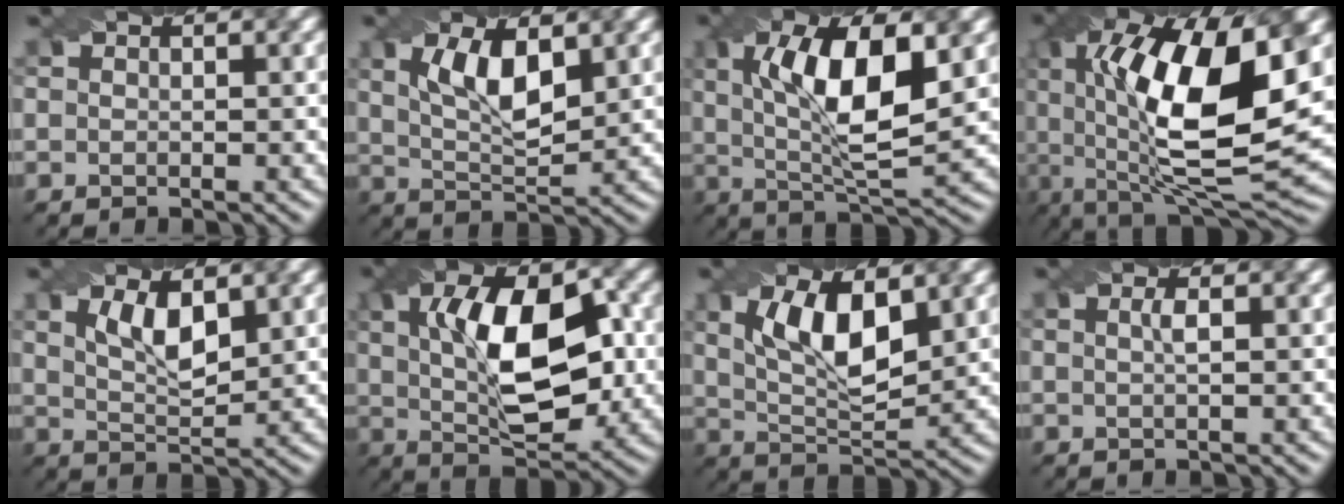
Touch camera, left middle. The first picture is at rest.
{"total": 6.1, "force": [2.0, 2.4, 5.2], "torque": [-0.102, 0.001, 0.039]}
{"total": 10.4, "force": [2.3, 3.6, 9.5], "torque": [-0.165, 0.005, 0.039]}
{"total": 15.3, "force": [2.4, 5.2, 14.2], "torque": [-0.239, -0.004, 0.038]}
{"total": 4.1, "force": [1.8, 1.6, 3.3], "torque": [-0.068, -0.002, 0.035]}
{"total": 10.5, "force": [1.3, 4.7, 9.3], "torque": [-0.150, 0.012, 0.021]}
{"total": 7.7, "force": [2.4, 3.2, 6.6], "torque": [-0.124, 0.004, 0.043]}
{"total": 1.2, "force": [0.2, 0.3, 1.1], "torque": [-0.021, 0.004, 0.003]}